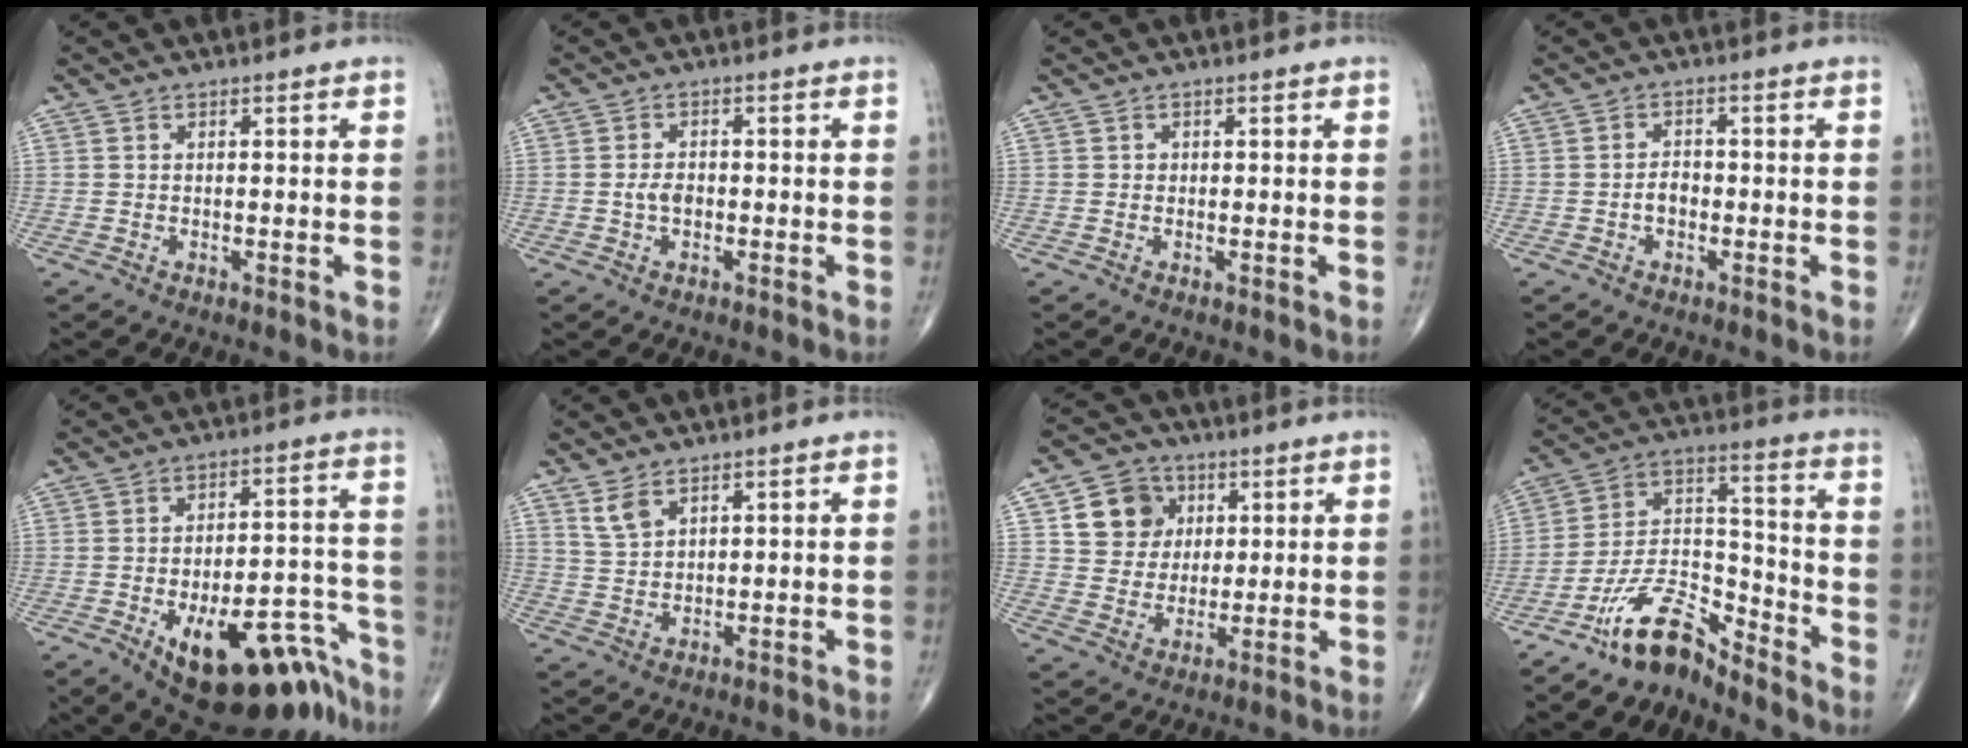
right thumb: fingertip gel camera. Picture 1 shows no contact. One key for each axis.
{"total": 2.4, "fx": -0.6, "fy": 1.5, "fz": 1.8, "tx": -0.028, "ty": 0.007, "tz": -0.016}
{"total": 0.5, "fx": 0.0, "fy": 0.5, "fz": 0.1, "tx": 0.002, "ty": 0.002, "tz": 0.000}
{"total": 2.3, "fx": -0.9, "fy": 1.6, "fz": 1.4, "tx": -0.017, "ty": 0.009, "tz": -0.020}
{"total": 20.4, "fx": -12.9, "fy": 8.5, "fz": 13.3, "tx": -0.108, "ty": 0.099, "tz": -0.179}
{"total": 3.7, "fx": 2.5, "fy": 1.9, "fz": 2.0, "tx": -0.036, "ty": -0.010, "tz": 0.057}
{"total": 9.9, "fx": 3.3, "fy": 8.7, "fz": 3.5, "tx": -0.022, "ty": -0.005, "tz": 0.057}
{"total": 10.9, "fx": -9.3, "fy": 3.4, "fz": 4.7, "tx": -0.077, "ty": 0.096, "tz": -0.184}